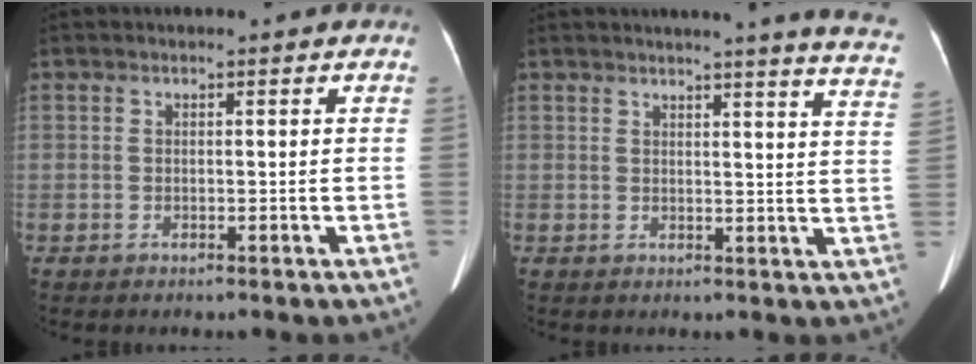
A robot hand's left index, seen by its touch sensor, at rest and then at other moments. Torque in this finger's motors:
{"motor_torque": [0.94, -1.20, 0.08, 0.06]}